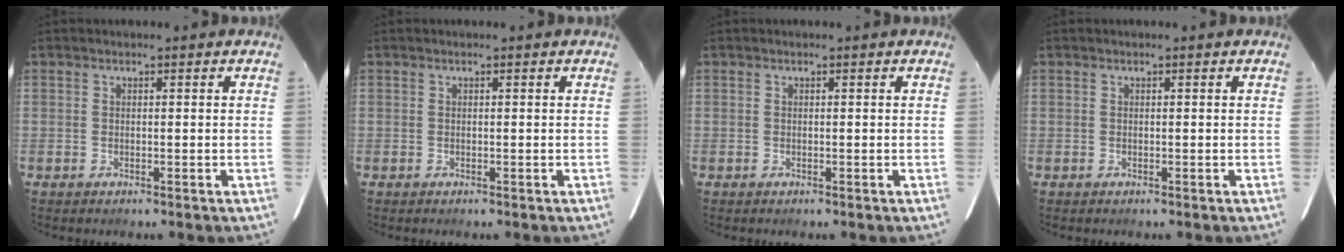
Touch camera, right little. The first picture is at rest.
{"total": 0.0}
{"total": 0.0}
{"total": 0.0}